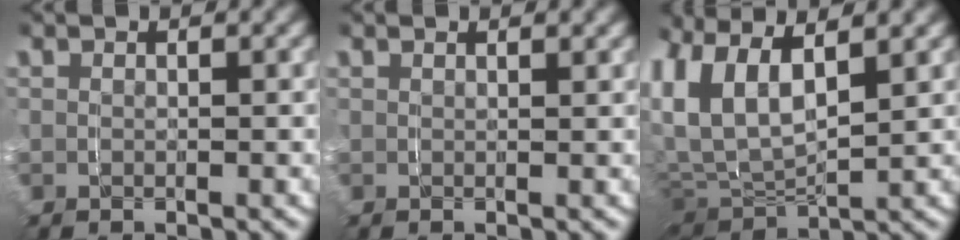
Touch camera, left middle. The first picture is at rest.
{"total": 0.6, "force": [0.6, -0.3, 0.0], "torque": [-0.003, 0.000, 0.010]}
{"total": 11.9, "force": [2.4, 9.0, 7.3], "torque": [-0.205, -0.006, 0.037]}